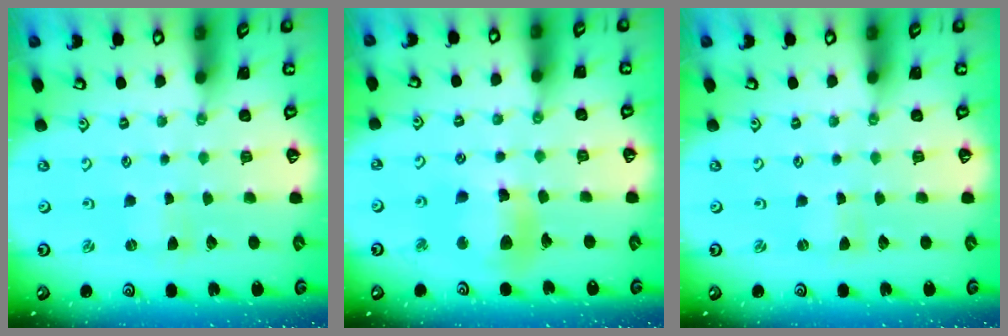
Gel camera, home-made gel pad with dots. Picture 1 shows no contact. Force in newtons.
{"total": 11.5, "press": 11.4, "slide": 1.7}
{"total": 0.0}